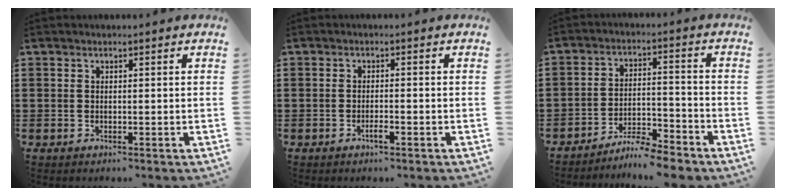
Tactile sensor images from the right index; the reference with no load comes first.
{"total": 1.7, "force": [-1.1, 0.1, 1.3], "torque": [-0.024, -0.005, -0.018]}
{"total": 5.8, "force": [-5.6, 0.1, 1.6], "torque": [-0.036, 0.002, -0.112]}